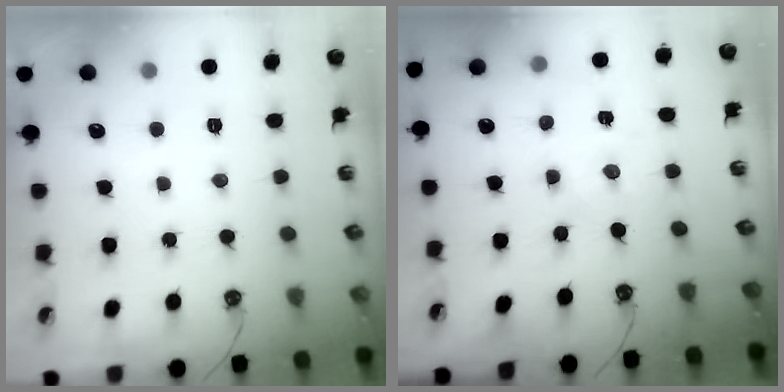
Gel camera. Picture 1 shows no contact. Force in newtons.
{"total": 0.0}